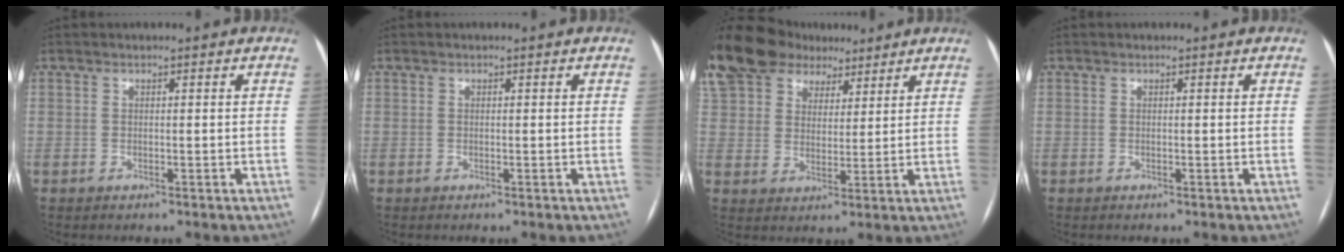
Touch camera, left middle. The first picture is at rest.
{"total": 0.0}
{"total": 19.6, "force": [13.8, 11.4, 7.9], "torque": [-0.204, 0.063, 0.249]}
{"total": 0.0}